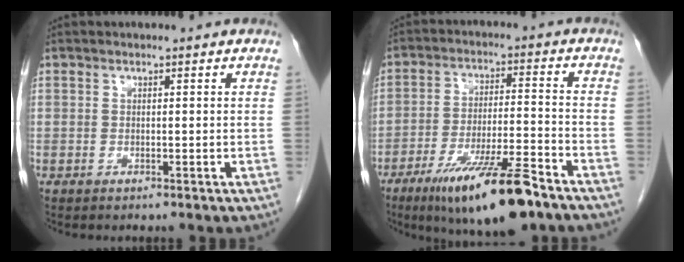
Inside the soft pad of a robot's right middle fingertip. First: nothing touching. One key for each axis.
{"total": 14.7, "fx": -9.8, "fy": 1.7, "fz": 10.8, "tx": -0.182, "ty": -0.027, "tz": -0.162}